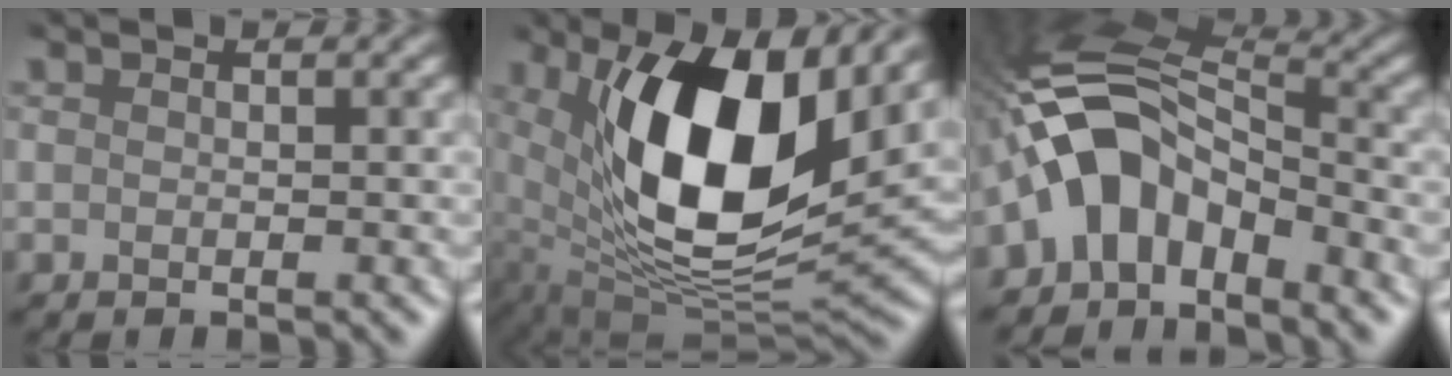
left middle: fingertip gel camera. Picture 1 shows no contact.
{"total": 12.3, "force": [3.4, 5.4, 10.6], "torque": [-0.200, -0.016, 0.076]}
{"total": 6.7, "force": [-4.1, 3.7, 3.8], "torque": [-0.075, 0.018, -0.074]}